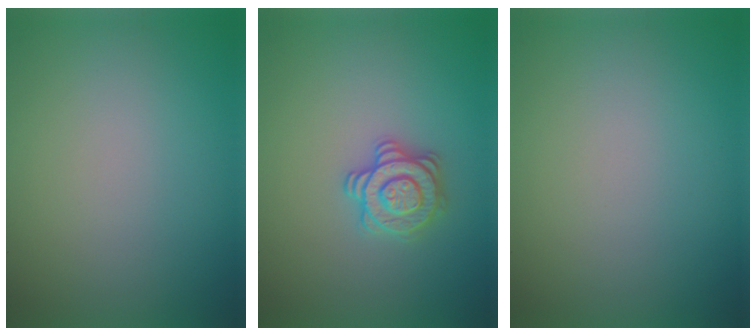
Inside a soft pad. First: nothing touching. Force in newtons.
{"total": 2.8, "press": 2.7, "slide": 0.7}
{"total": 0.0}